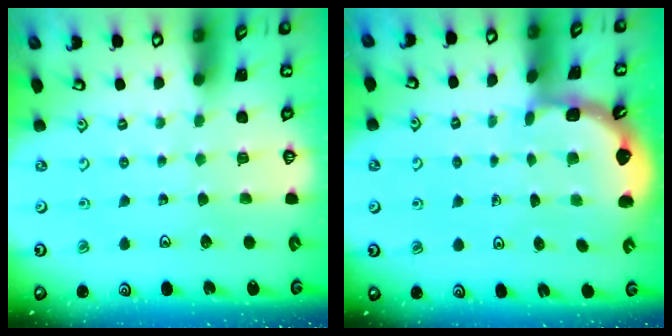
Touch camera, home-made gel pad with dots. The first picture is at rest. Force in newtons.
{"total": 2.0, "press": 2.0, "slide": 0.2}